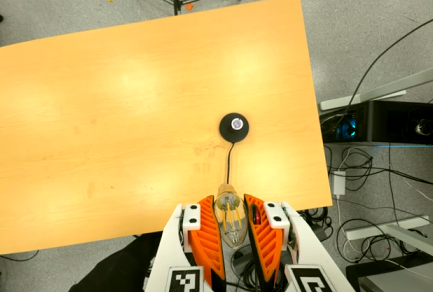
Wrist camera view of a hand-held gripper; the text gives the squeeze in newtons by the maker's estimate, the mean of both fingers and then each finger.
{"total": 21.1, "left": 24.3, "right": 17.8}